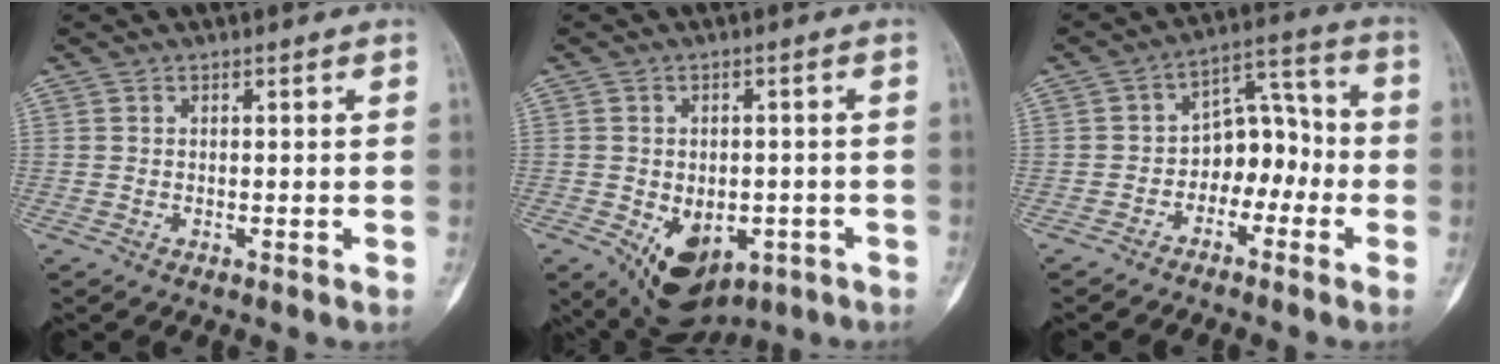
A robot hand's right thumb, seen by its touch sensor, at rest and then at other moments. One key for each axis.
{"total": 12.0, "fx": -4.9, "fy": 7.7, "fz": 7.7, "tx": -0.096, "ty": 0.005, "tz": -0.055}
{"total": 9.3, "fx": -2.7, "fy": 6.4, "fz": 6.1, "tx": -0.049, "ty": 0.048, "tz": -0.057}